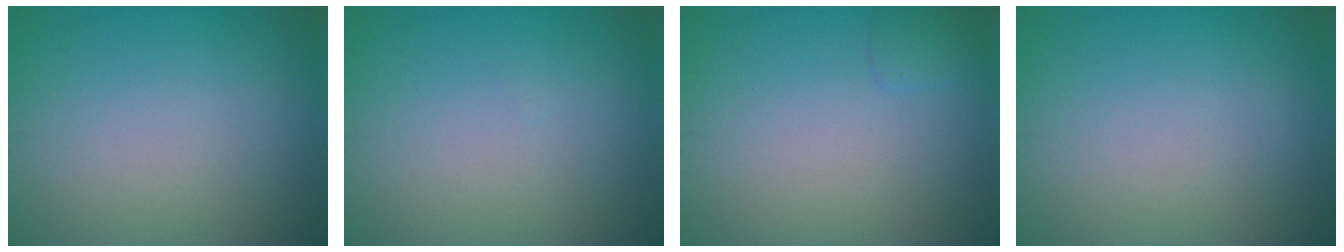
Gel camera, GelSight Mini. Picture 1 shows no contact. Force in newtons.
{"total": 0.0}
{"total": 0.9, "press": 0.9, "slide": 0.1}
{"total": 0.0}